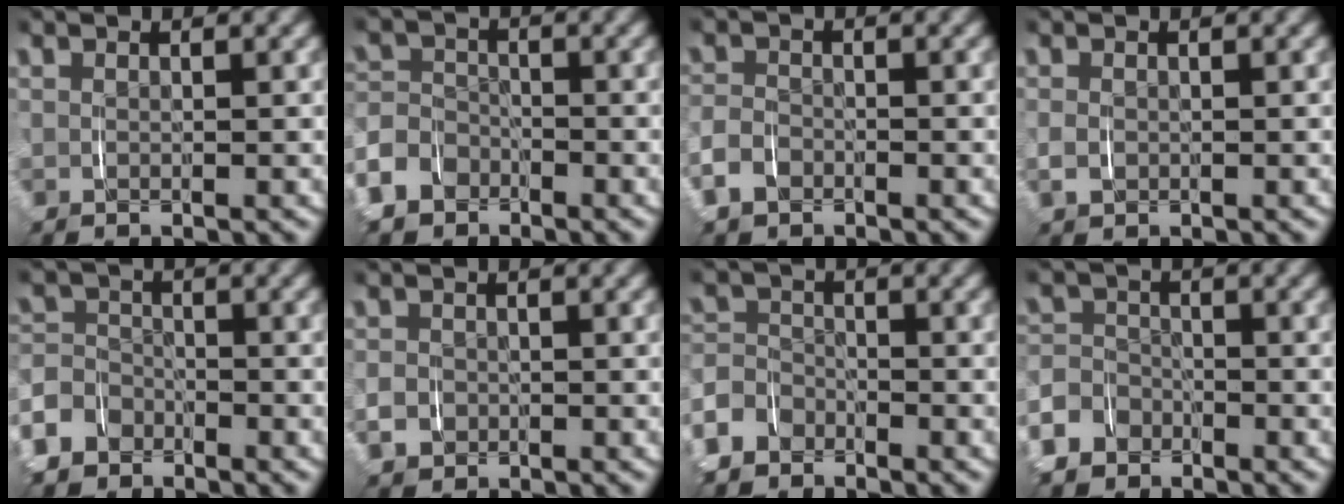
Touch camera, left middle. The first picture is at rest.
{"total": 5.9, "force": [-3.1, 4.8, 1.5], "torque": [-0.041, -0.015, -0.057]}
{"total": 2.8, "force": [-1.4, 2.2, 1.2], "torque": [-0.035, -0.003, -0.028]}
{"total": 1.2, "force": [-0.2, 1.0, 0.7], "torque": [-0.016, 0.000, -0.002]}
{"total": 6.0, "force": [-3.1, 5.0, 1.3], "torque": [-0.037, -0.014, -0.059]}
{"total": 2.5, "force": [-0.7, 2.2, 0.8], "torque": [-0.026, -0.007, -0.012]}
{"total": 5.3, "force": [-3.0, 4.2, 1.2], "torque": [-0.035, -0.015, -0.054]}
{"total": 6.2, "force": [-3.1, 5.2, 1.3], "torque": [-0.034, -0.012, -0.062]}